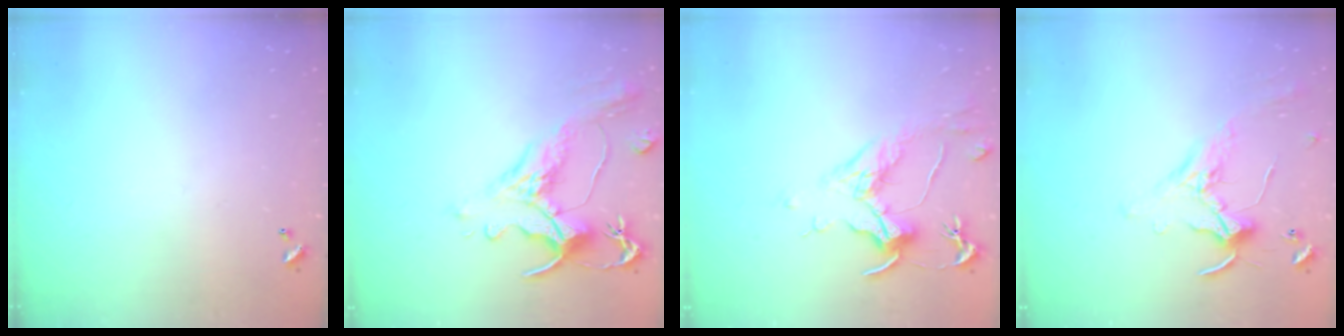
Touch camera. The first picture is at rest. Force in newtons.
{"total": 1.6, "press": 0.4, "slide": 1.6}
{"total": 1.7, "press": 1.5, "slide": 0.9}
{"total": 0.8, "press": 0.7, "slide": 0.4}